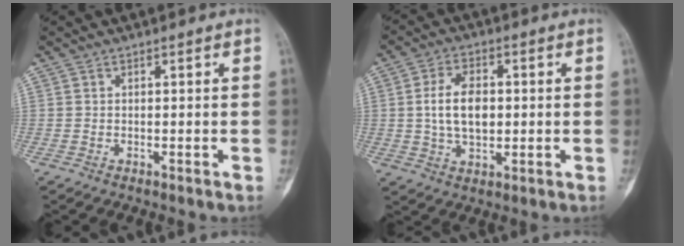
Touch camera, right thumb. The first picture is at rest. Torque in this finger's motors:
{"motor_torque": [1.04, 0.98, 0.22, -0.16, 0.24]}